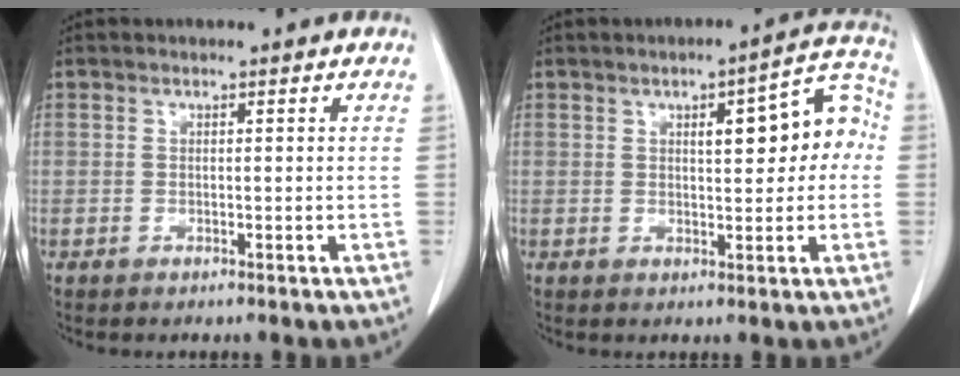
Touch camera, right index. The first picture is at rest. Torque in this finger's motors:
{"motor_torque": [0.28, 0.13, 0.25, 0.05]}